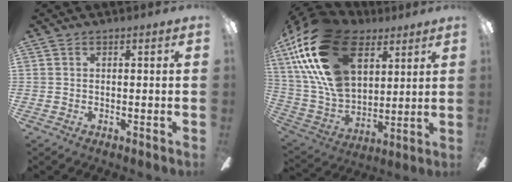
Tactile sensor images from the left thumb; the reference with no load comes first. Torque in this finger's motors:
{"motor_torque": [0.37, 1.51, 1.43, -1.35, 0.57]}